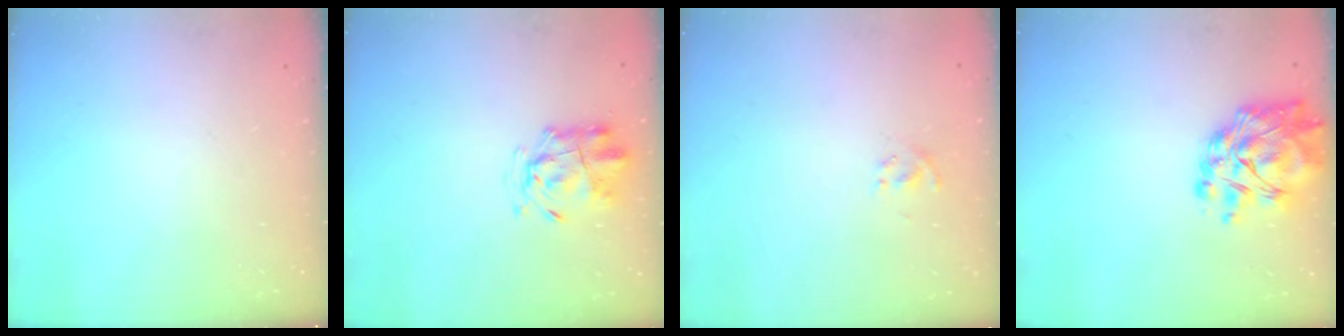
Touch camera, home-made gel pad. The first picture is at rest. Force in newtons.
{"total": 3.4, "press": 3.1, "slide": 1.4}
{"total": 2.5, "press": 2.4, "slide": 0.8}
{"total": 10.5, "press": 9.7, "slide": 4.1}